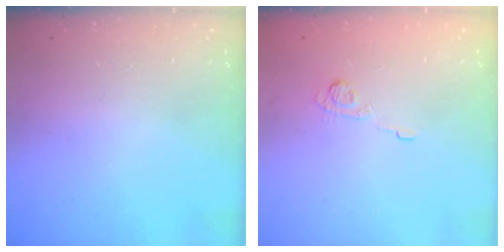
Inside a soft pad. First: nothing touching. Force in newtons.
{"total": 4.5, "press": 4.2, "slide": 1.6}